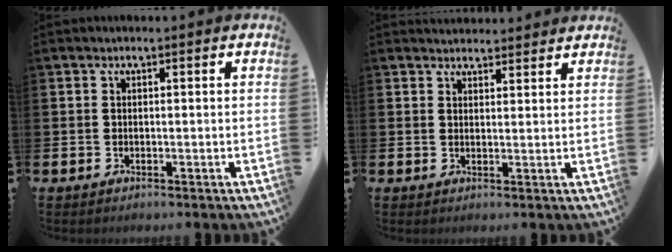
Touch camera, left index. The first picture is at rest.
{"total": 2.8, "force": [2.7, 0.7, -0.2], "torque": [0.007, -0.013, 0.048]}